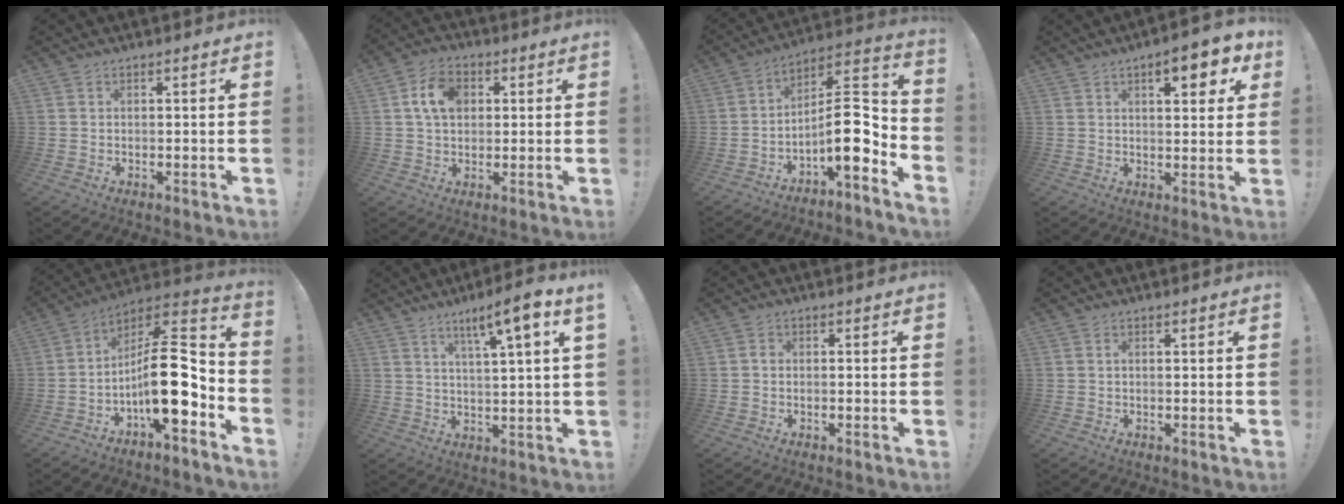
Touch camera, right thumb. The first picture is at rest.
{"total": 9.4, "force": [2.7, 6.7, 6.0], "torque": [-0.100, 0.011, 0.053]}
{"total": 13.6, "force": [-3.6, 4.8, 12.2], "torque": [-0.188, 0.010, -0.058]}
{"total": 8.7, "force": [4.3, 2.8, 7.0], "torque": [-0.084, -0.017, 0.066]}
{"total": 19.5, "force": [-4.6, 6.8, 17.7], "torque": [-0.287, 0.017, -0.074]}
{"total": 9.0, "force": [4.7, 0.0, 7.6], "torque": [-0.115, -0.027, 0.068]}
{"total": 1.2, "force": [-0.8, 0.7, 0.6], "torque": [-0.011, 0.005, -0.015]}
{"total": 0.5, "force": [-0.1, 0.1, 0.5], "torque": [-0.012, 0.002, -0.002]}